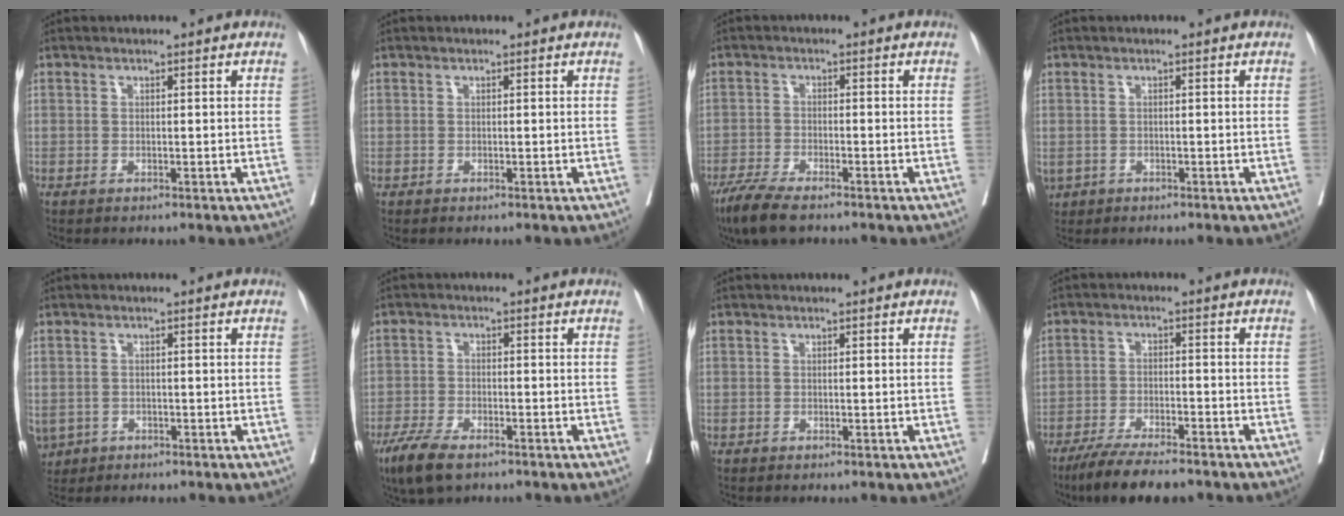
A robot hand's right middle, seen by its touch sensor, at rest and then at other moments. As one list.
[{"total": 0.0}, {"total": 6.7, "force": [-5.1, 1.1, 4.2], "torque": [-0.081, -0.018, -0.089]}, {"total": 3.6, "force": [-1.5, 2.7, 1.8], "torque": [-0.054, -0.006, -0.018]}, {"total": 6.1, "force": [-2.9, 4.9, 2.3], "torque": [-0.067, -0.007, -0.042]}, {"total": 6.9, "force": [-4.8, 2.0, 4.5], "torque": [-0.091, -0.016, -0.083]}, {"total": 0.0}, {"total": 10.0, "force": [-8.3, 1.2, 5.5], "torque": [-0.090, -0.025, -0.135]}]